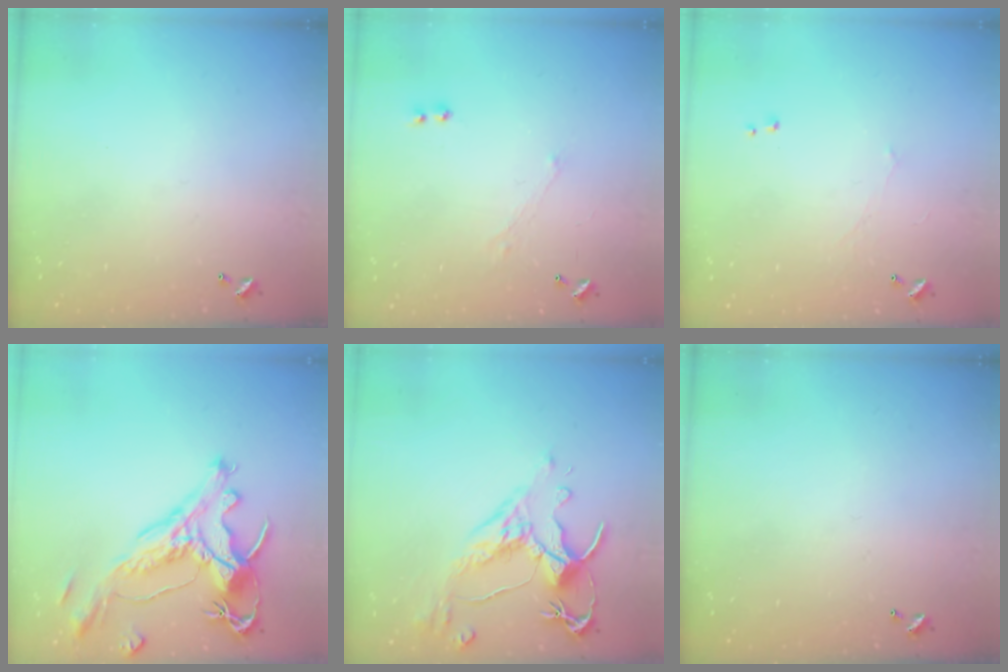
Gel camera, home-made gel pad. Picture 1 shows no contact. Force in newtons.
{"total": 1.0, "press": 0.9, "slide": 0.5}
{"total": 0.7, "press": 0.1, "slide": 0.7}
{"total": 2.1, "press": 1.6, "slide": 1.3}
{"total": 3.1, "press": 2.7, "slide": 1.4}
{"total": 0.0}